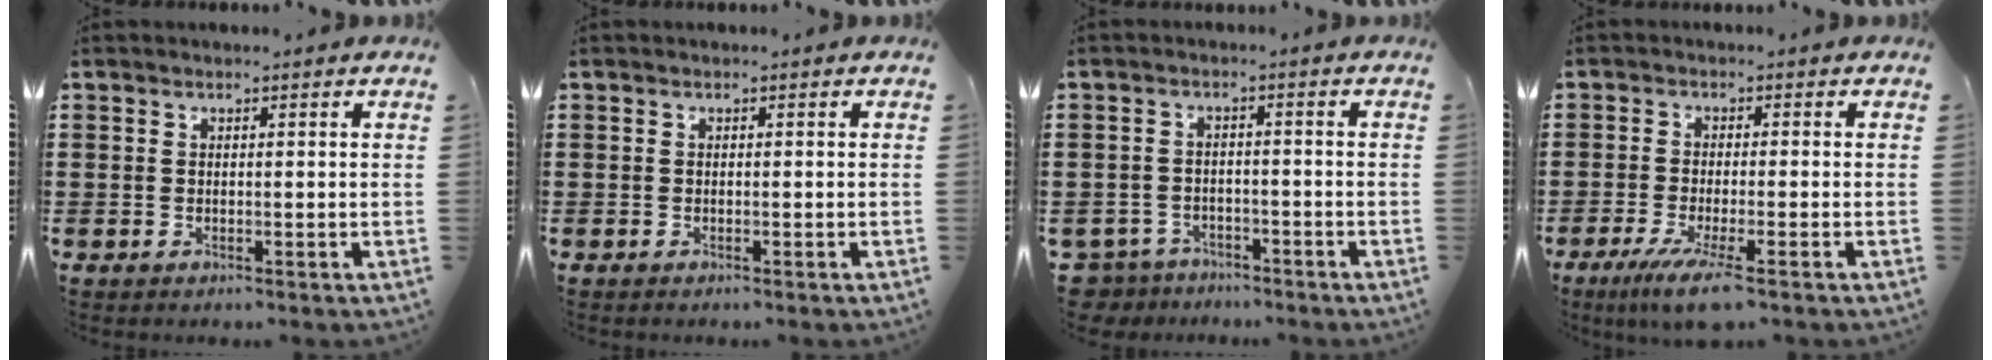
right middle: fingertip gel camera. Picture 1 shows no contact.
{"total": 0.0}
{"total": 3.4, "force": [-3.3, 0.8, -0.1], "torque": [-0.022, -0.004, -0.076]}
{"total": 5.5, "force": [-3.2, 0.2, 4.5], "torque": [-0.091, -0.019, -0.057]}